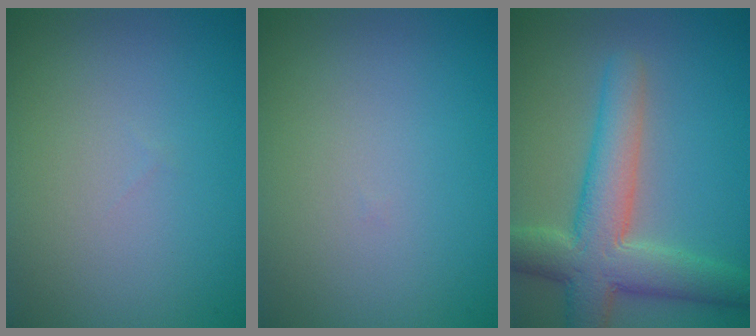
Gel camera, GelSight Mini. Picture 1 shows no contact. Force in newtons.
{"total": 0.0}
{"total": 7.0, "press": 7.0, "slide": 0.4}